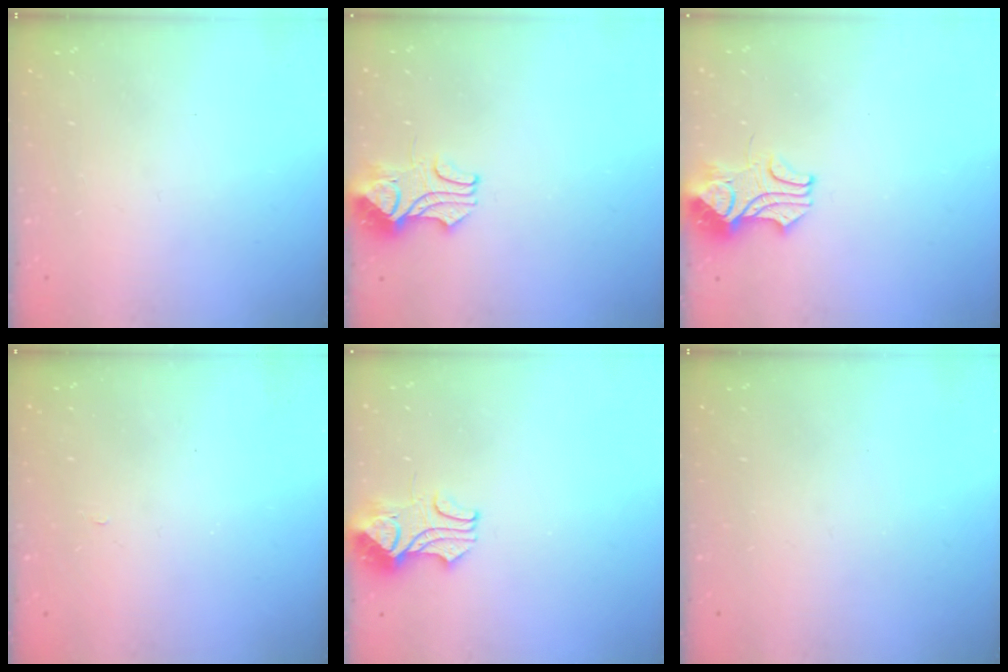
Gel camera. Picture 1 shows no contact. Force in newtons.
{"total": 2.1, "press": 1.9, "slide": 0.9}
{"total": 2.5, "press": 2.3, "slide": 1.0}
{"total": 5.1, "press": 5.1, "slide": 0.3}
{"total": 2.2, "press": 2.0, "slide": 0.9}
{"total": 0.0}